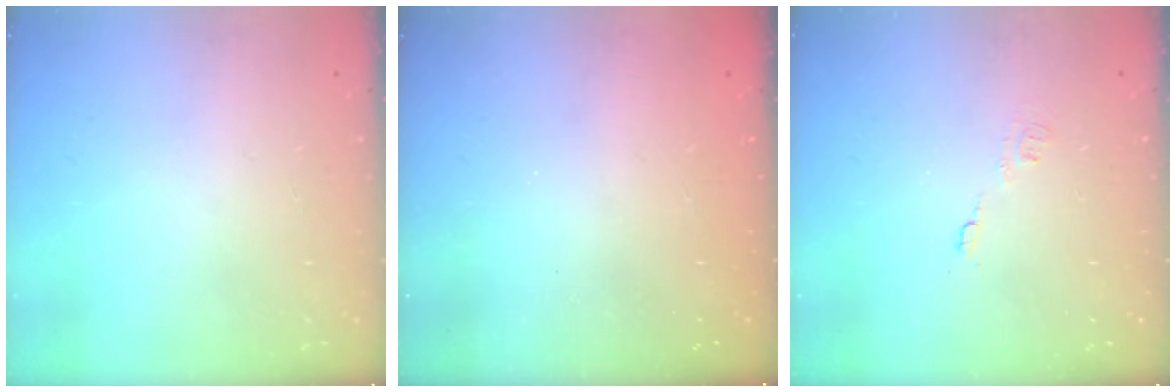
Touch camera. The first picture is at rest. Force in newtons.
{"total": 2.3, "press": 2.2, "slide": 0.8}
{"total": 4.6, "press": 4.5, "slide": 0.5}